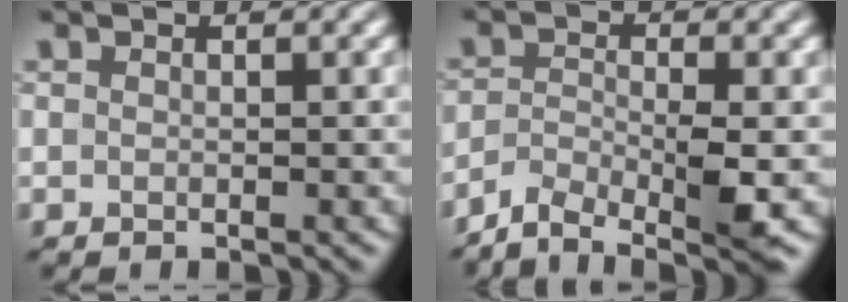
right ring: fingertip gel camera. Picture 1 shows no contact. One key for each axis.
{"total": 5.3, "fx": -3.7, "fy": 1.3, "fz": 3.6, "tx": -0.065, "ty": -0.004, "tz": -0.071}